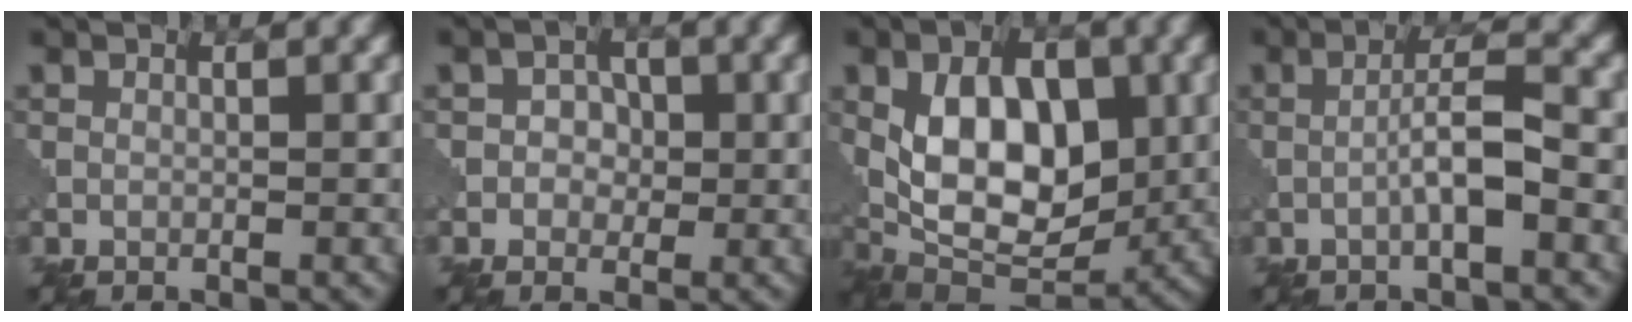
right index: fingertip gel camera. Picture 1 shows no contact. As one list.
[{"total": 2.1, "force": [0.0, 1.9, 0.9], "torque": [0.000, 0.001, -0.010]}, {"total": 10.3, "force": [0.8, 6.0, 8.3], "torque": [-0.145, -0.005, 0.010]}, {"total": 3.6, "force": [-1.1, 0.5, 3.4], "torque": [-0.059, 0.013, -0.025]}]